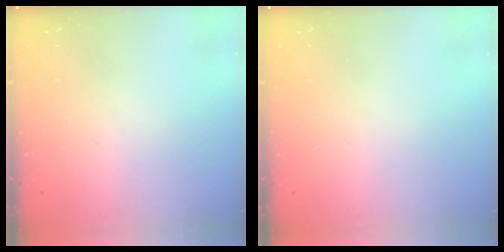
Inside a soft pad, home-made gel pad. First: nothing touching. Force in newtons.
{"total": 0.0}